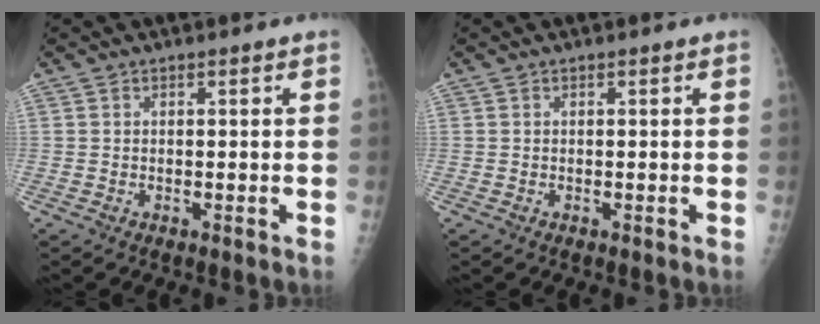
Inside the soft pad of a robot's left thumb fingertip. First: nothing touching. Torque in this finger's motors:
{"motor_torque": [0.00, 0.00, -0.06, -0.06, 0.00]}